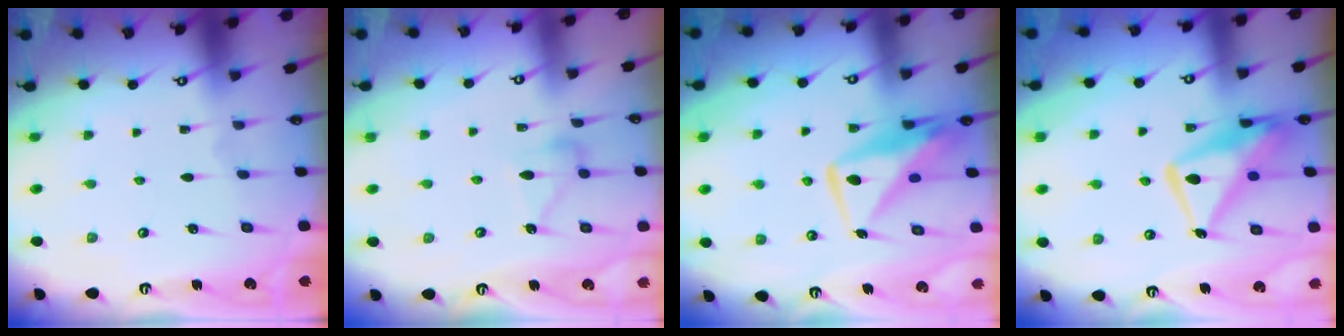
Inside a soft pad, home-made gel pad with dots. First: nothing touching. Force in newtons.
{"total": 9.1, "press": 9.1, "slide": 0.5}
{"total": 11.0, "press": 10.9, "slide": 1.0}
{"total": 15.2, "press": 15.1, "slide": 1.4}